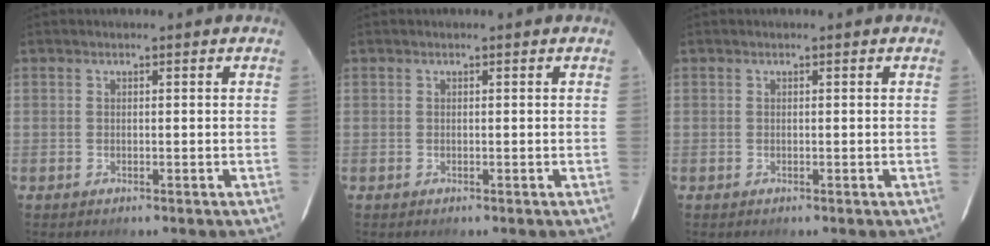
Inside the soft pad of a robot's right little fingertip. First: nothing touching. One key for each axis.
{"total": 0.0}
{"total": 0.0}